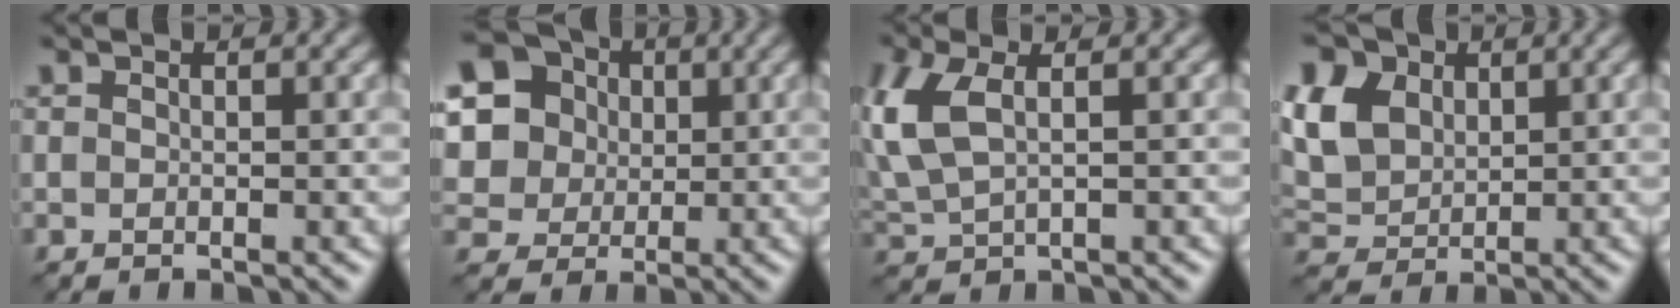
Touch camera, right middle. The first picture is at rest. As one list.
[{"total": 16.0, "force": [5.6, 13.9, 5.8], "torque": [-0.186, 0.038, 0.092]}, {"total": 4.8, "force": [1.3, 2.3, 4.0], "torque": [-0.111, 0.008, 0.028]}, {"total": 12.9, "force": [5.8, 9.2, 6.9], "torque": [-0.171, 0.040, 0.103]}]